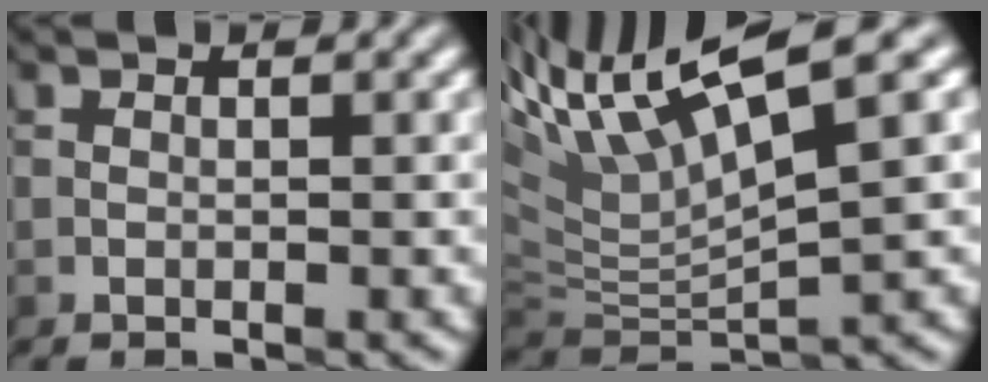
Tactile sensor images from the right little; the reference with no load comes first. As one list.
[{"total": 8.3, "force": [4.4, 2.0, 6.8], "torque": [-0.127, 0.023, 0.083]}]